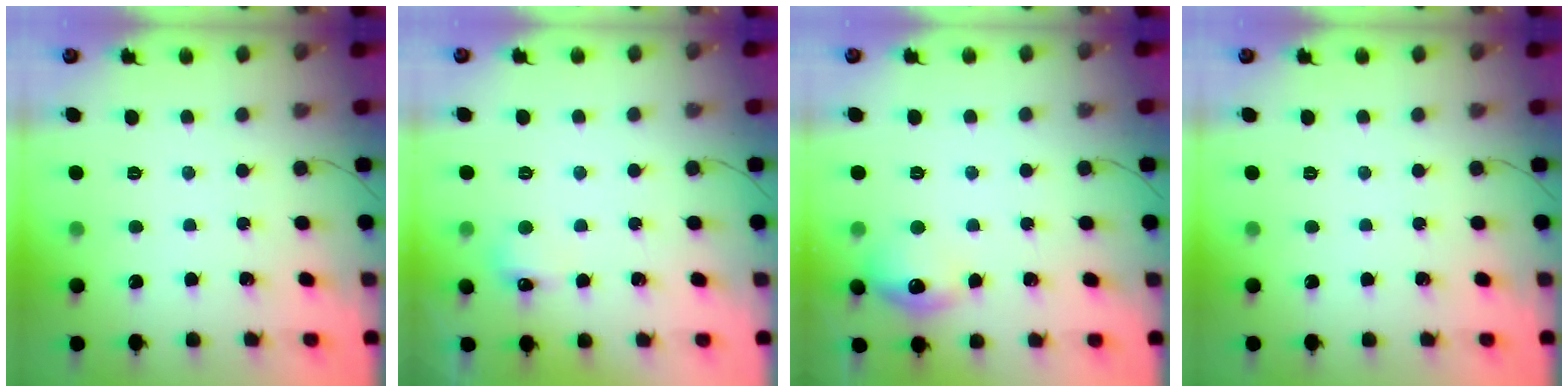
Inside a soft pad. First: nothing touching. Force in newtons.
{"total": 5.4, "press": 5.2, "slide": 1.5}
{"total": 10.5, "press": 10.5, "slide": 0.7}
{"total": 0.0}